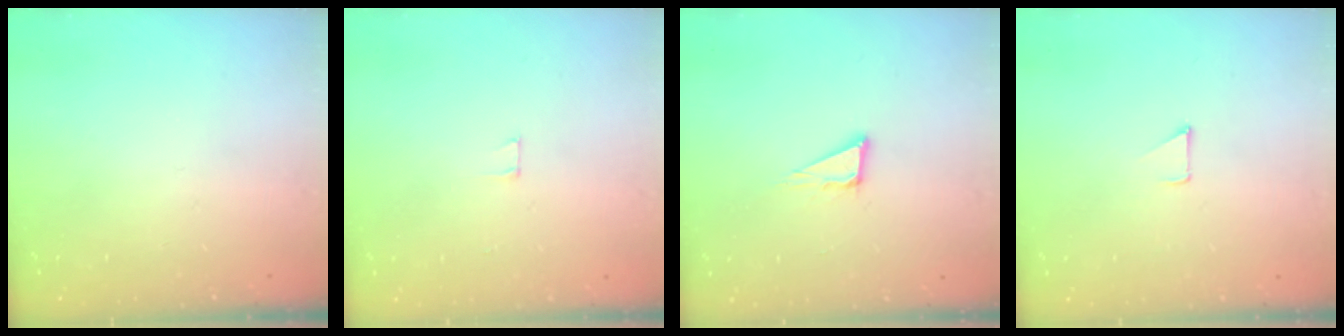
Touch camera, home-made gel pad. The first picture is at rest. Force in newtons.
{"total": 2.5, "press": 2.5, "slide": 0.2}
{"total": 5.9, "press": 5.8, "slide": 1.3}
{"total": 2.9, "press": 2.8, "slide": 0.3}